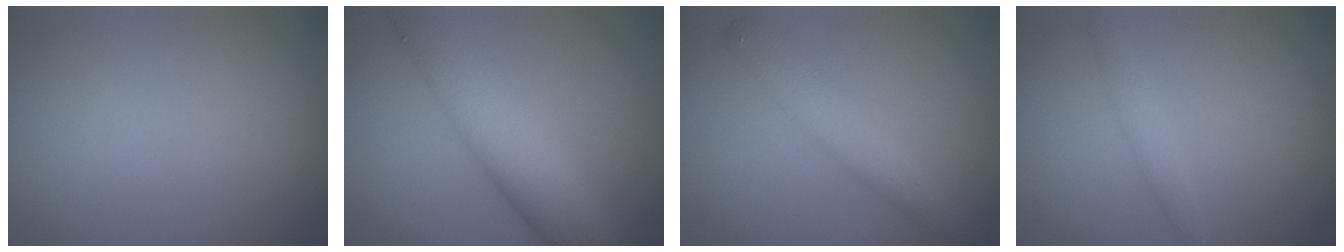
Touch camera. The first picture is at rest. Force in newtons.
{"total": 7.9, "press": 7.9, "slide": 0.3}
{"total": 3.4, "press": 3.4, "slide": 0.1}
{"total": 1.5, "press": 1.5, "slide": 0.1}